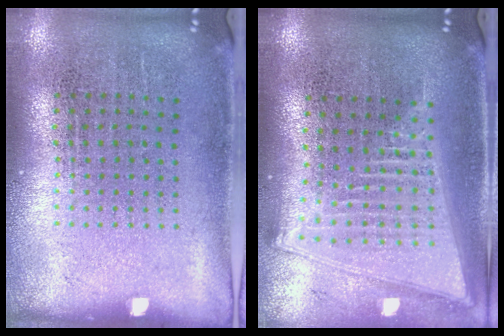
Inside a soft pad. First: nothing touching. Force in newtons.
{"total": 2.1, "press": 1.8, "slide": 1.1}